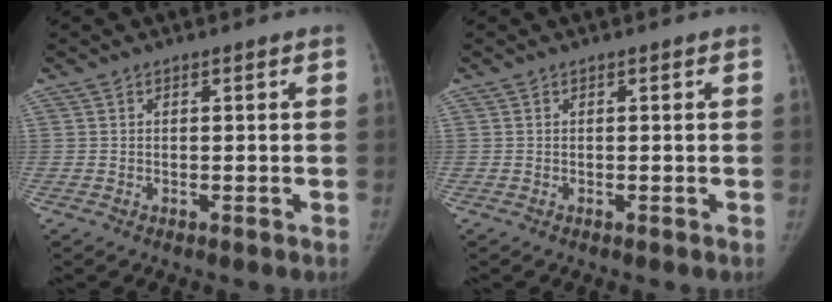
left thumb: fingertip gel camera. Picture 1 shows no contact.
{"total": 0.0}